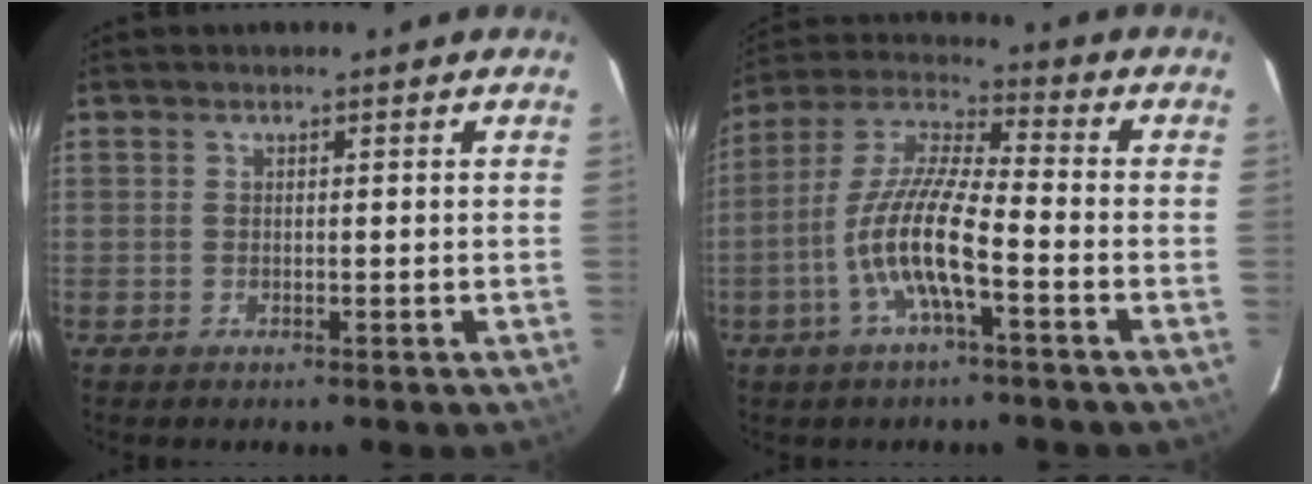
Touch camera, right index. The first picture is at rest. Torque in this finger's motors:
{"motor_torque": [1.43, -0.71, 0.98, 0.21]}